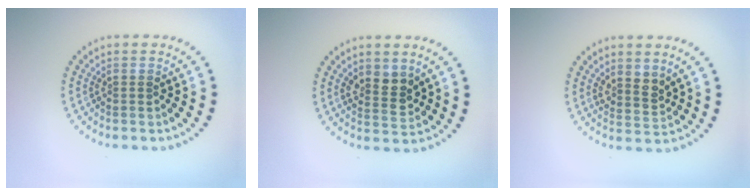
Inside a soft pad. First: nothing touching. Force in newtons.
{"total": 2.6, "press": 2.4, "slide": 0.9}
{"total": 2.2, "press": 1.8, "slide": 1.3}